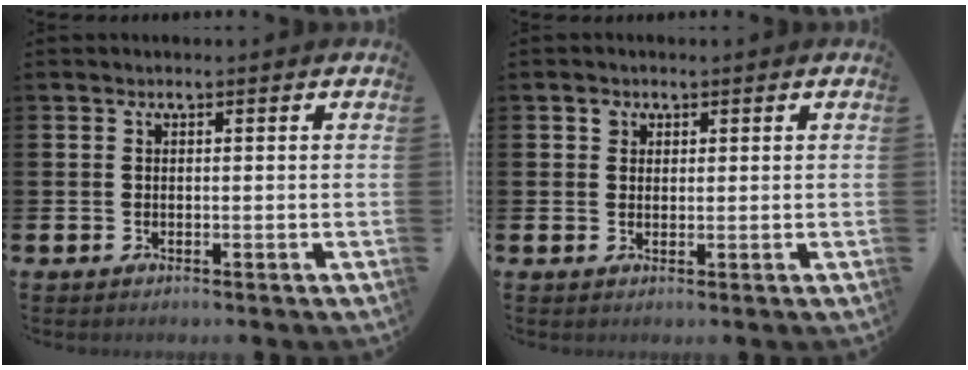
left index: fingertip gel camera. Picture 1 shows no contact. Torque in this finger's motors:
{"motor_torque": [0.15, -0.15, -0.01, 0.02]}